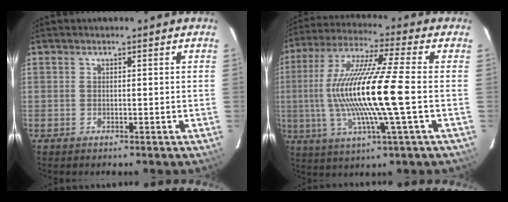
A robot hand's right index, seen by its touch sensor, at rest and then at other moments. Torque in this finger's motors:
{"motor_torque": [1.26, -0.16, 1.05, 0.21]}